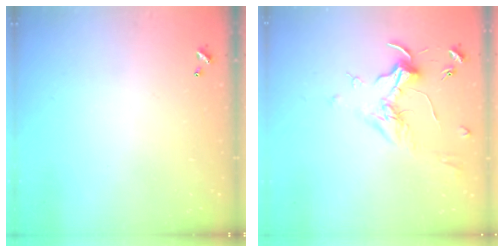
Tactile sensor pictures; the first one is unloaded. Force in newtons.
{"total": 1.7, "press": 1.5, "slide": 0.8}